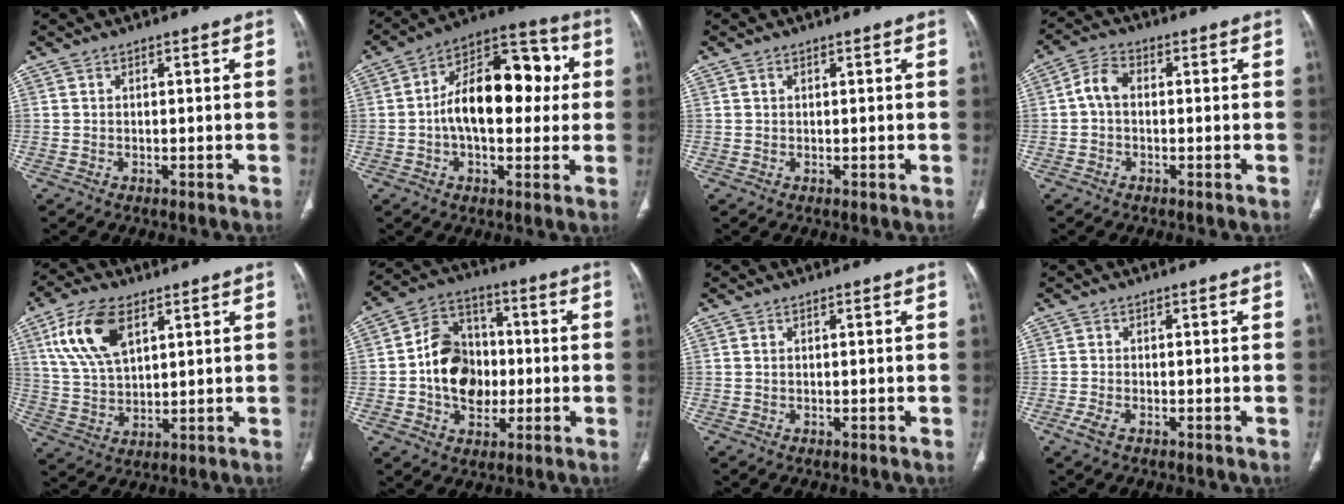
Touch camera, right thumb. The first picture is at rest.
{"total": 18.6, "force": [1.3, 10.5, 15.3], "torque": [-0.209, 0.038, 0.013]}
{"total": 0.5, "force": [0.3, 0.4, 0.3], "torque": [-0.005, 0.001, 0.005]}
{"total": 4.5, "force": [-0.1, 3.0, 3.3], "torque": [-0.060, 0.014, -0.012]}
{"total": 12.8, "force": [5.8, 6.5, 9.3], "torque": [-0.178, -0.011, 0.117]}
{"total": 14.1, "force": [-1.0, 10.8, 8.9], "torque": [-0.115, 0.027, -0.018]}
{"total": 0.0}
{"total": 2.1, "force": [-1.1, 0.8, 1.6], "torque": [-0.045, -0.002, -0.024]}